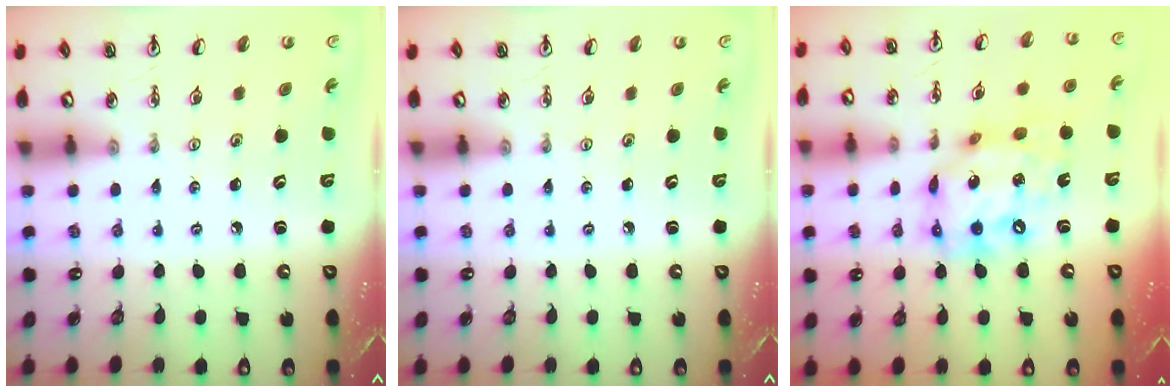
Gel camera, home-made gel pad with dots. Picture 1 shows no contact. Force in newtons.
{"total": 0.0}
{"total": 15.1, "press": 15.0, "slide": 1.6}